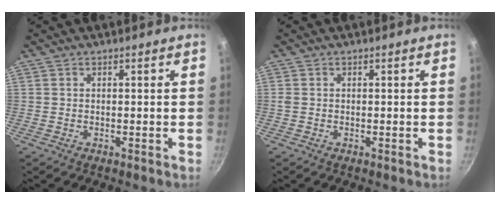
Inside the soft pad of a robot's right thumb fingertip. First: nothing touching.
{"total": 0.7, "force": [0.0, 0.5, 0.4], "torque": [-0.010, 0.000, 0.000]}